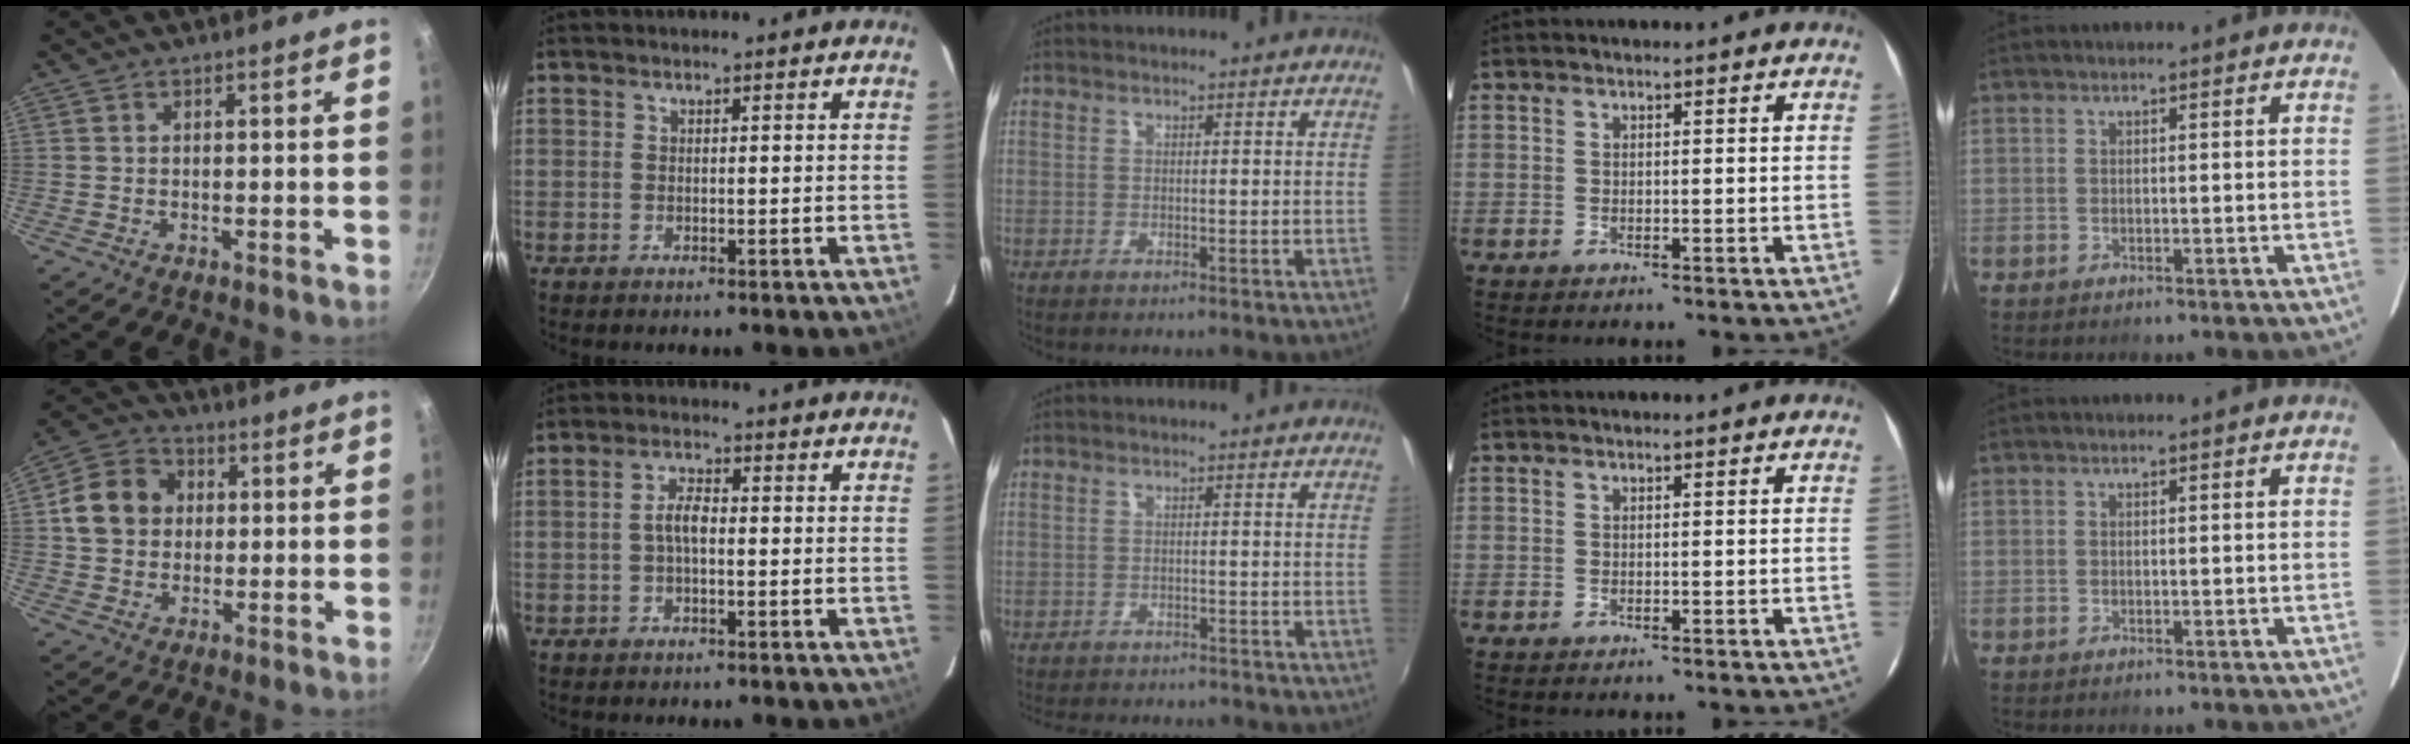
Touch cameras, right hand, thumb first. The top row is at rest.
{"thumb": {"total": 10.2, "force": [1.2, 8.7, 5.2], "torque": [-0.066, 0.015, 0.006]}, "index": {"total": 3.2, "force": [-0.5, 1.3, 2.9], "torque": [-0.061, 0.010, -0.008]}, "middle": {"total": 7.8, "force": [-7.1, 1.9, 2.6], "torque": [-0.066, -0.016, -0.103]}}